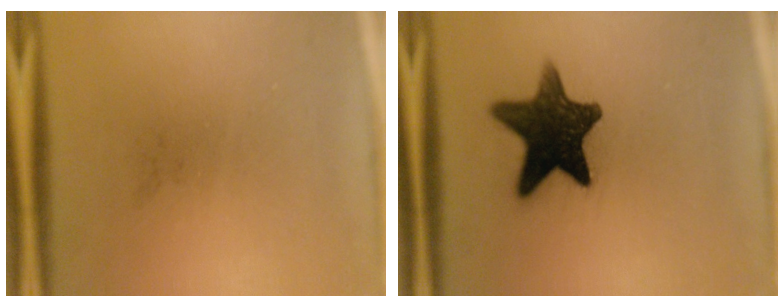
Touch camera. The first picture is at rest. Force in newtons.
{"total": 13.8}